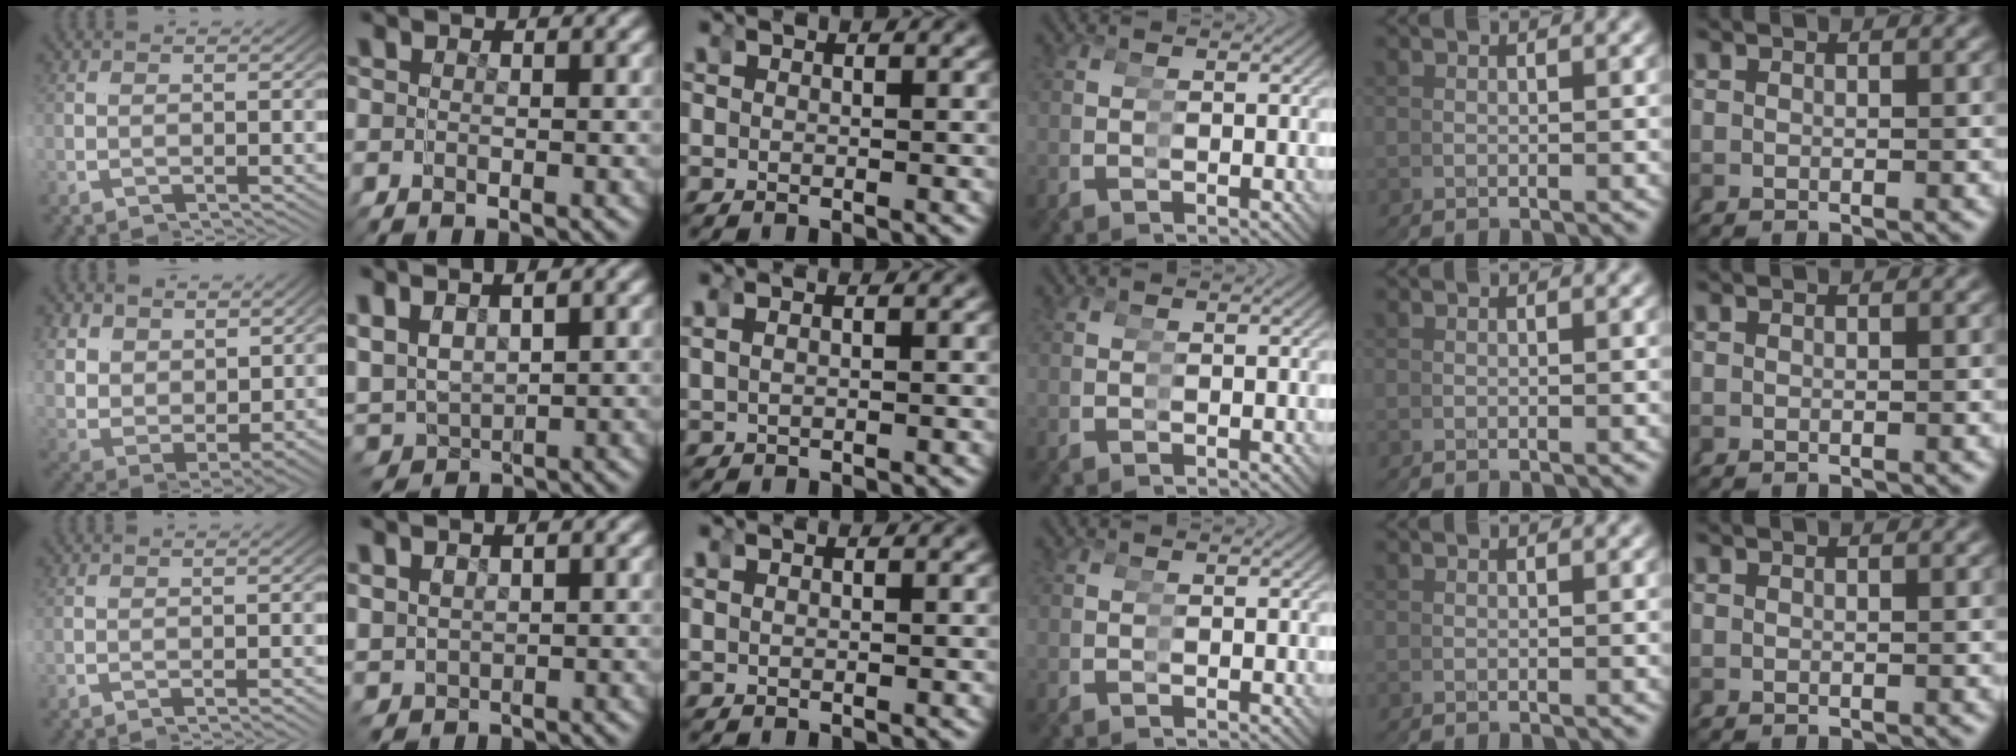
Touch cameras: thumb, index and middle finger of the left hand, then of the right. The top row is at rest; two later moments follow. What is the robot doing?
{"motion": "grasp_and_lifting", "object": "hoodie"}